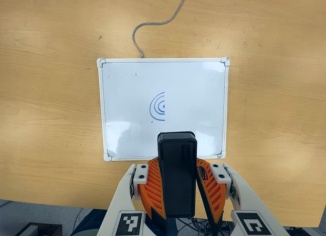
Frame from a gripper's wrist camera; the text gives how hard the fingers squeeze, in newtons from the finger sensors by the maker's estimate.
{"total": 8.7, "left": 9.0, "right": 8.4}